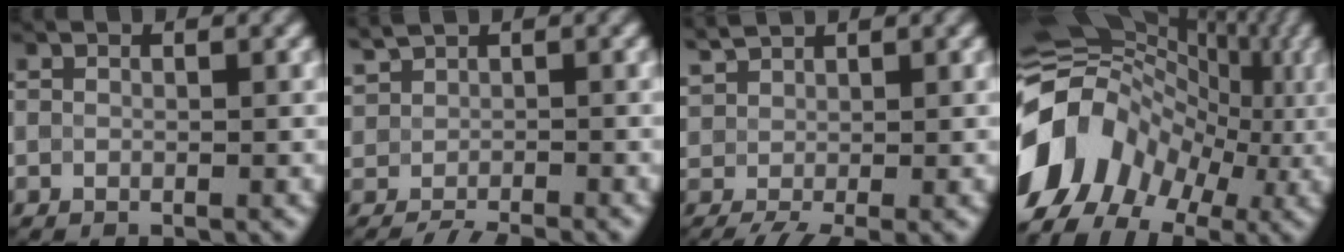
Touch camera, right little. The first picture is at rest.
{"total": 1.7, "force": [-1.1, 0.9, 1.0], "torque": [-0.023, -0.004, -0.024]}
{"total": 3.1, "force": [0.0, 1.8, 2.5], "torque": [-0.070, 0.005, 0.004]}
{"total": 15.2, "force": [-3.6, 11.4, 9.5], "torque": [-0.204, 0.016, -0.064]}